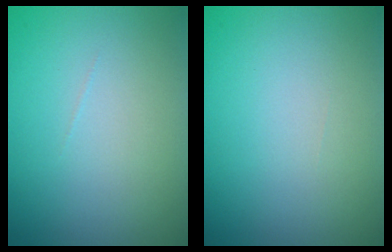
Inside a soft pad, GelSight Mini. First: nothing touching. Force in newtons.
{"total": 0.0}